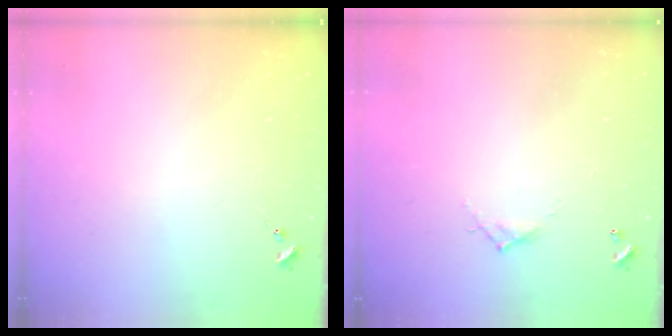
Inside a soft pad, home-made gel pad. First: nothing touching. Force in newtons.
{"total": 4.2, "press": 4.2, "slide": 0.2}